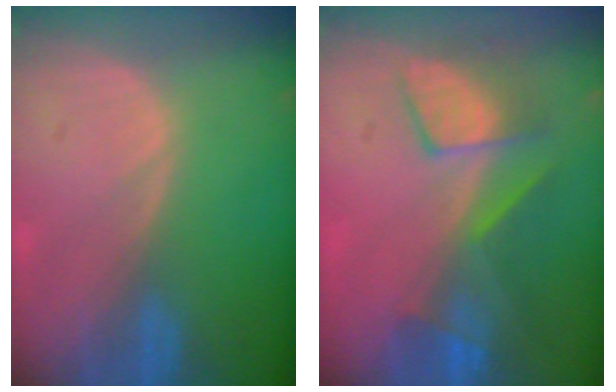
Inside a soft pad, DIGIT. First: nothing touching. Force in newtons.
{"total": 7.6, "press": 7.2, "slide": 2.5}